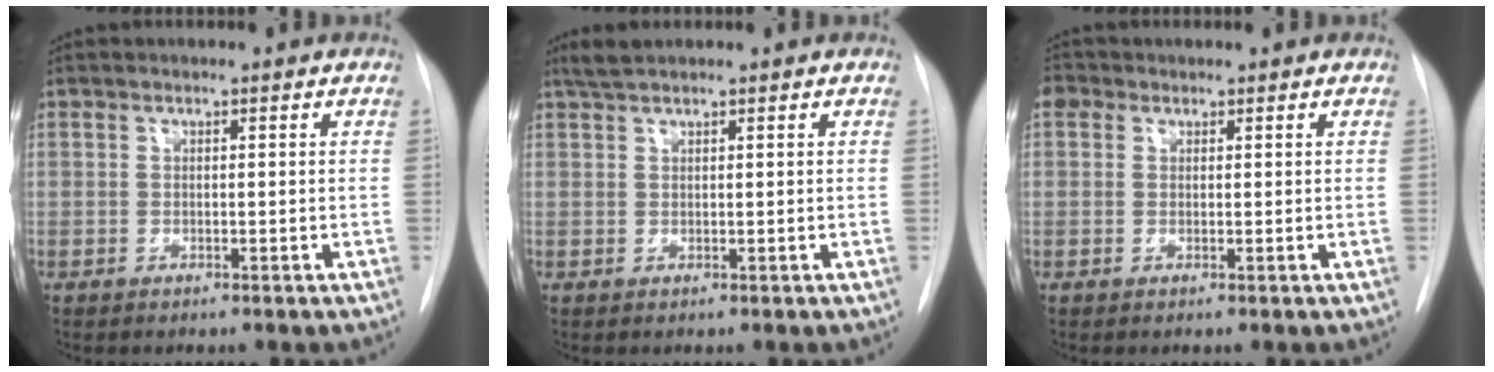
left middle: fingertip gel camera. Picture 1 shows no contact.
{"total": 2.0, "force": [1.8, 0.1, 0.9], "torque": [-0.022, 0.009, 0.037]}
{"total": 2.0, "force": [1.0, 1.6, 0.5], "torque": [-0.008, 0.011, 0.015]}